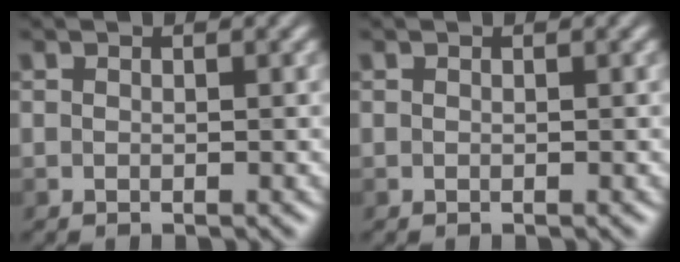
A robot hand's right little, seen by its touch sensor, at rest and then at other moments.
{"total": 0.0}